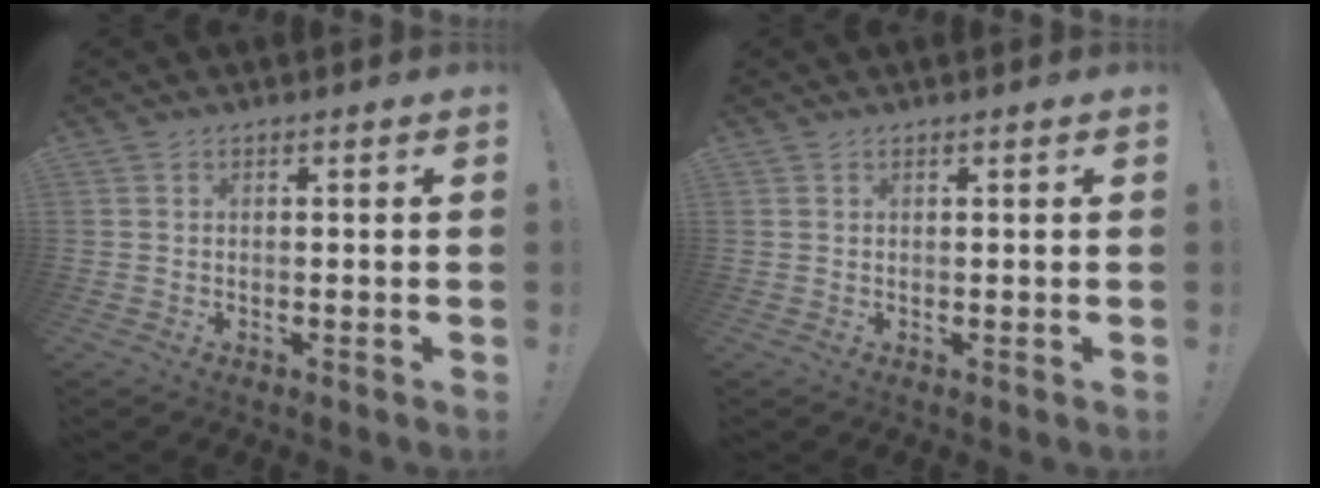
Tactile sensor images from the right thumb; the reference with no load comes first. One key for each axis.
{"total": 0.0}